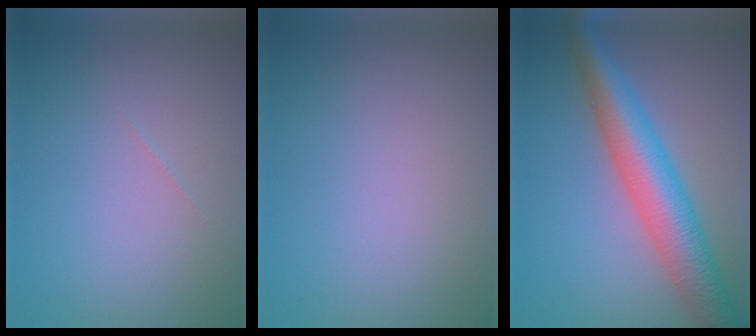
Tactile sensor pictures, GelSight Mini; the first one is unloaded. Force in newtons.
{"total": 0.0}
{"total": 7.9, "press": 7.9, "slide": 0.2}